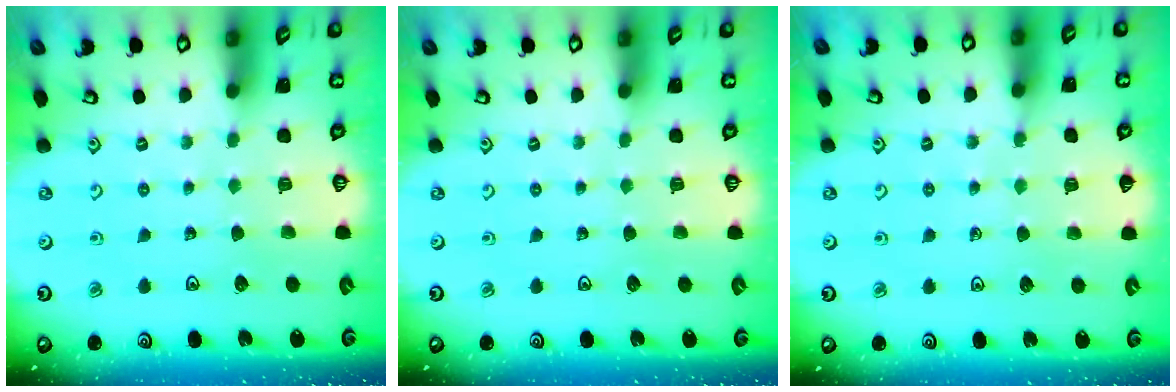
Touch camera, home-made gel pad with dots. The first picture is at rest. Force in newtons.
{"total": 0.0}
{"total": 5.6, "press": 5.5, "slide": 1.4}